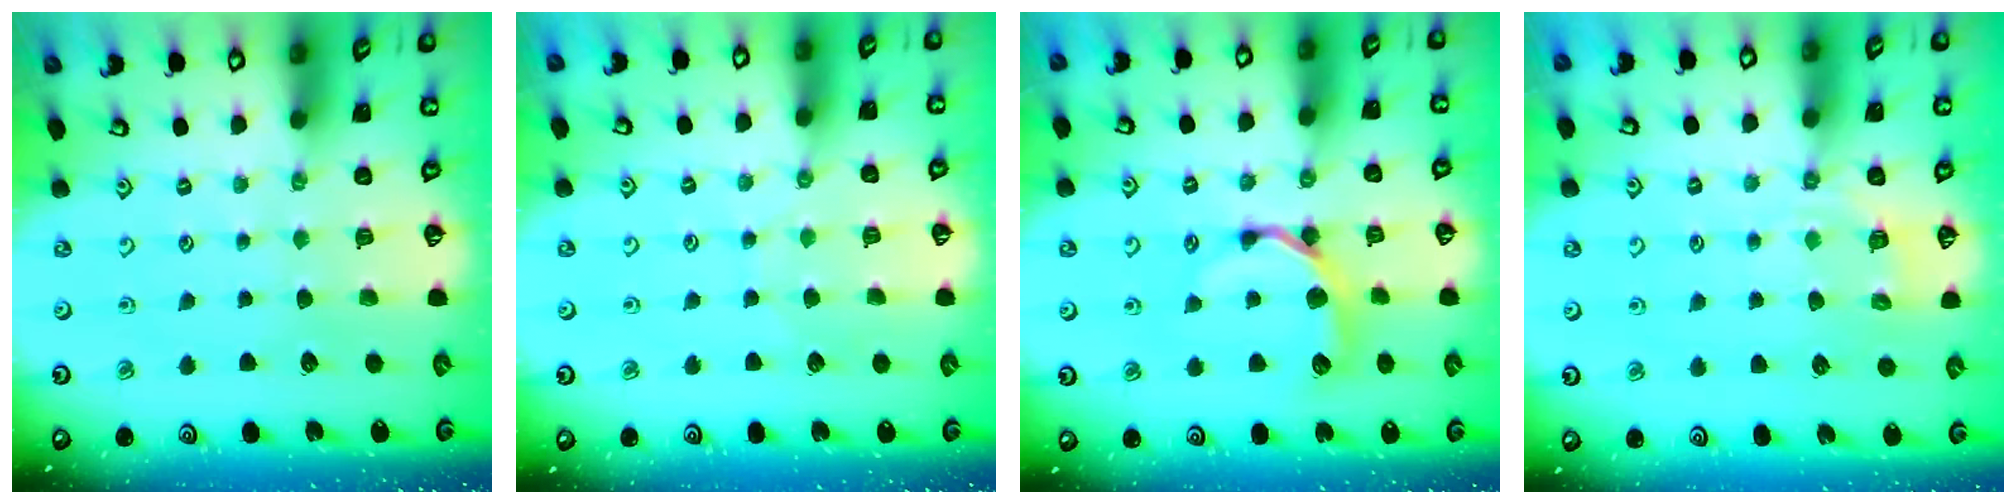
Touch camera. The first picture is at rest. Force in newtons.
{"total": 4.3, "press": 4.3, "slide": 0.5}
{"total": 10.1, "press": 10.0, "slide": 1.2}
{"total": 4.7, "press": 4.4, "slide": 1.4}